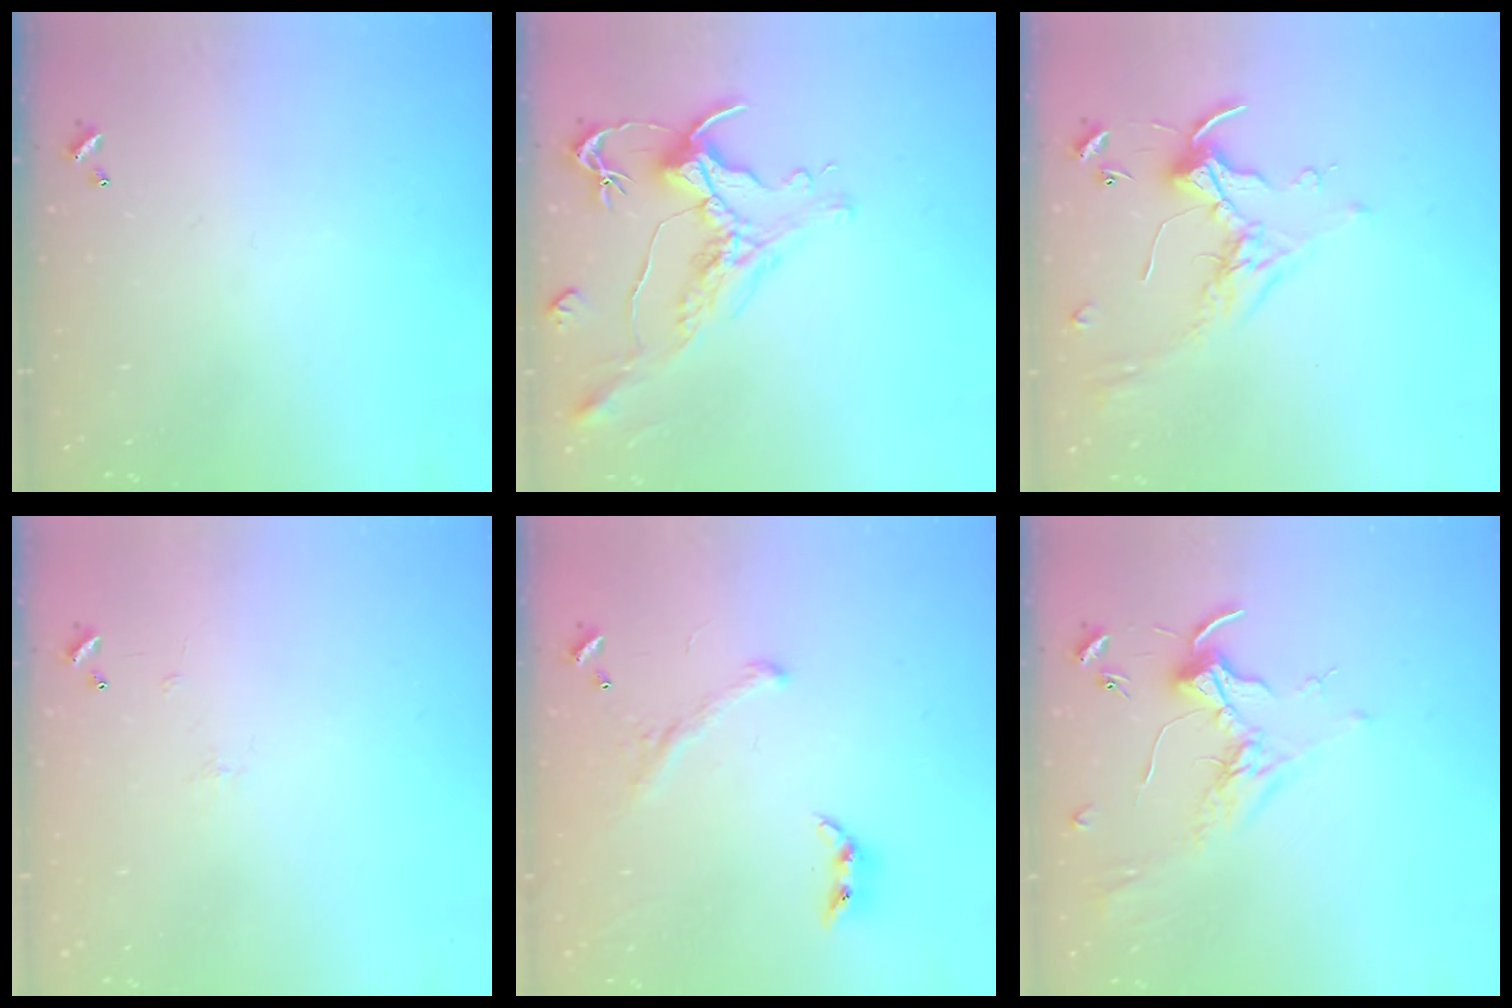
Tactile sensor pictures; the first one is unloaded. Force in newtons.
{"total": 1.7, "press": 1.1, "slide": 1.2}
{"total": 0.6, "press": 0.5, "slide": 0.3}
{"total": 5.4, "press": 5.3, "slide": 0.6}
{"total": 1.3, "press": 0.6, "slide": 1.2}
{"total": 1.7, "press": 1.5, "slide": 0.7}